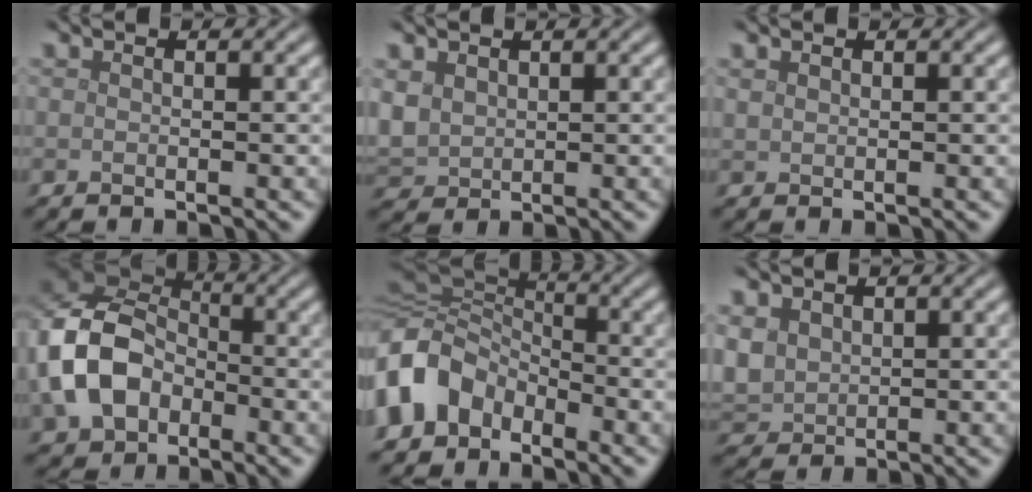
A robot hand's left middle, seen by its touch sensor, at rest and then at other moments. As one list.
[{"total": 2.8, "force": [1.2, 2.2, 1.3], "torque": [-0.043, 0.001, 0.027]}, {"total": 0.7, "force": [0.6, 0.3, 0.2], "torque": [-0.008, 0.000, 0.015]}, {"total": 10.6, "force": [-2.8, 7.9, 6.5], "torque": [-0.161, -0.010, -0.065]}, {"total": 7.7, "force": [-3.4, 5.7, 3.9], "torque": [-0.083, 0.001, -0.082]}, {"total": 3.2, "force": [1.3, 2.5, 1.5], "torque": [-0.047, 0.002, 0.027]}]